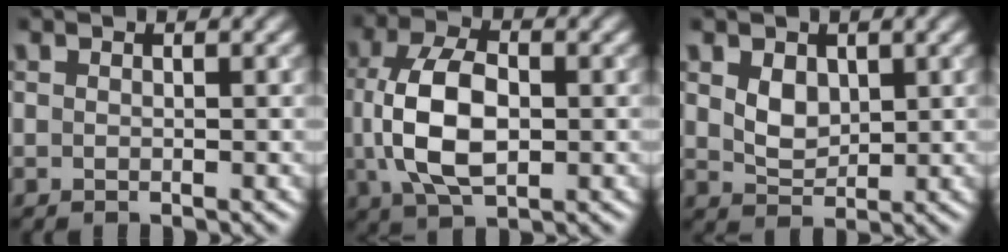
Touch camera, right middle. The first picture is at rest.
{"total": 7.7, "force": [-0.1, 4.4, 6.4], "torque": [-0.139, 0.001, -0.003]}
{"total": 2.5, "force": [0.9, 1.8, 1.5], "torque": [-0.032, -0.004, 0.021]}